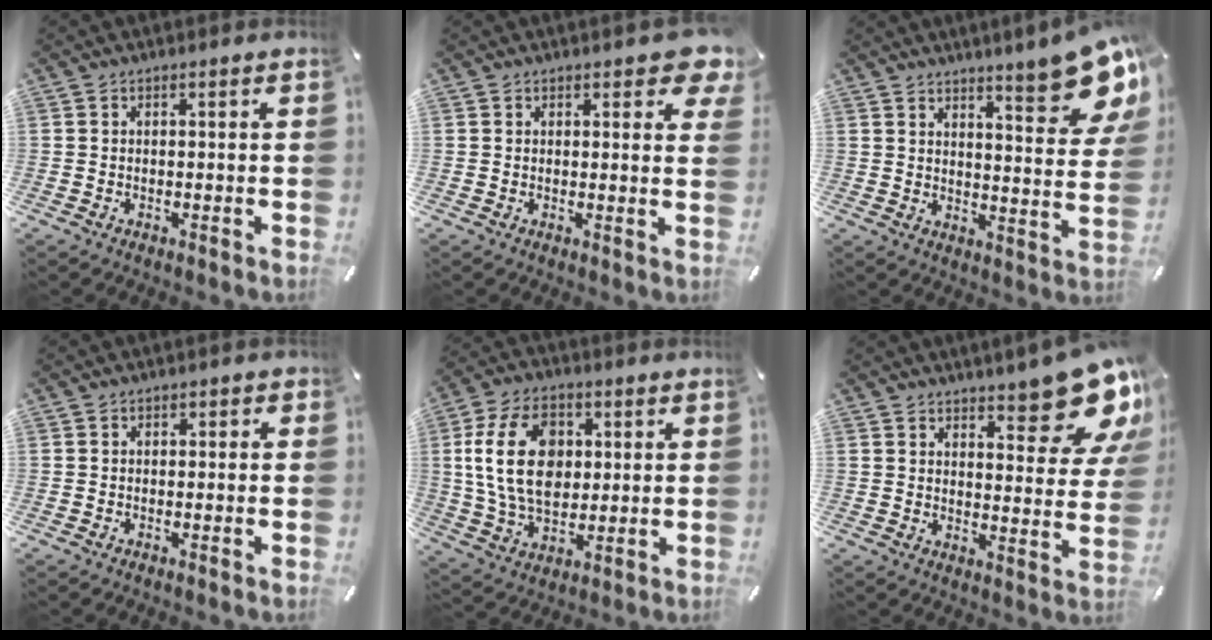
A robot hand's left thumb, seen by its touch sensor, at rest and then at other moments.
{"total": 5.3, "force": [3.2, 2.5, 3.4], "torque": [-0.029, -0.022, 0.051]}
{"total": 14.0, "force": [10.3, 2.8, 9.1], "torque": [-0.122, -0.081, 0.170]}
{"total": 0.9, "force": [-0.3, 0.8, 0.2], "torque": [-0.003, 0.004, -0.007]}
{"total": 15.6, "force": [2.4, 11.1, 10.7], "torque": [-0.220, 0.004, 0.039]}
{"total": 15.1, "force": [10.7, 5.3, 9.2], "torque": [-0.103, -0.091, 0.181]}